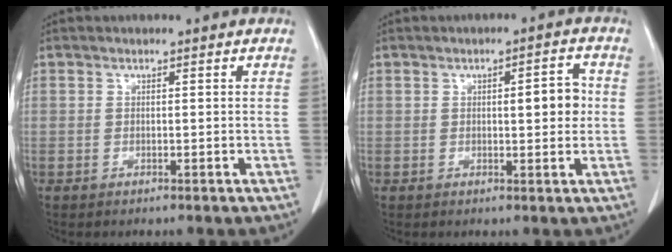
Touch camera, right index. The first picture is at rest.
{"total": 4.3, "force": [0.4, 1.2, 4.1], "torque": [-0.055, 0.005, 0.004]}